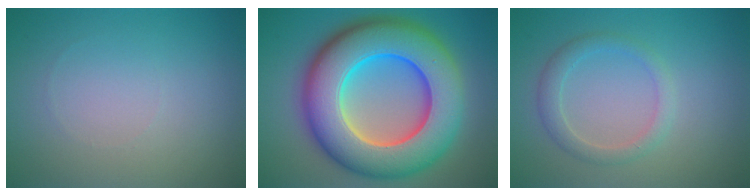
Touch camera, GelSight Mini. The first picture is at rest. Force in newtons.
{"total": 14.5, "press": 14.5, "slide": 0.4}
{"total": 2.2, "press": 2.2, "slide": 0.0}